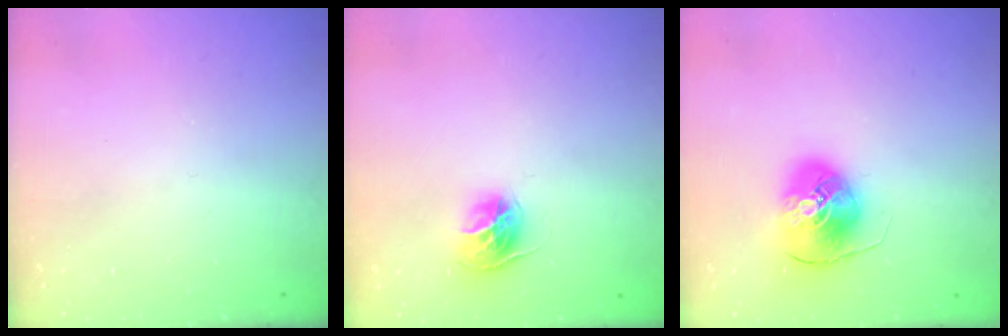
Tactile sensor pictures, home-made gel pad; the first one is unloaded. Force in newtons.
{"total": 11.1, "press": 11.1, "slide": 0.9}
{"total": 9.3, "press": 9.2, "slide": 1.0}